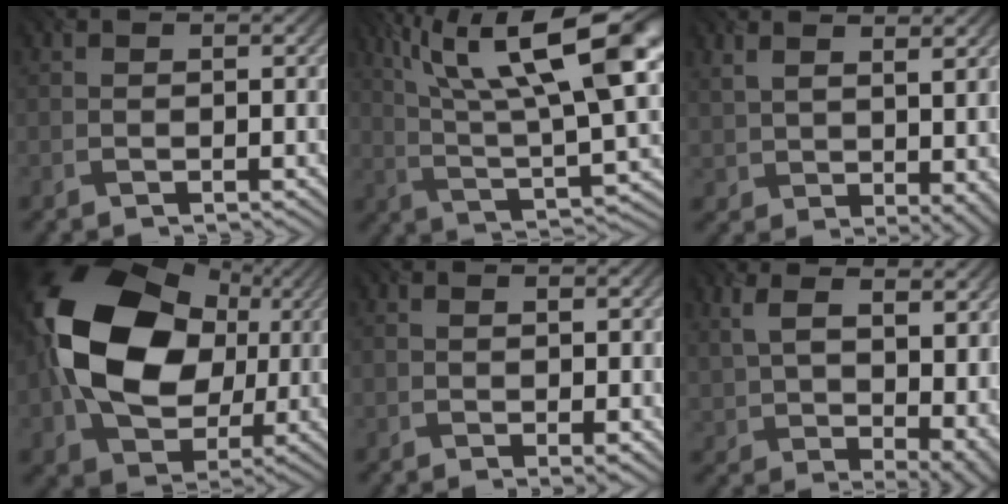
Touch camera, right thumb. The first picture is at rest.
{"total": 18.6, "force": [8.0, 5.5, 15.9], "torque": [-0.275, 0.019, 0.142]}
{"total": 7.0, "force": [2.8, 2.9, 5.8], "torque": [-0.104, -0.004, 0.071]}
{"total": 19.1, "force": [2.4, 14.2, 12.6], "torque": [-0.270, -0.003, 0.051]}
{"total": 2.1, "force": [0.3, 0.2, 2.0], "torque": [-0.033, 0.002, 0.007]}
{"total": 12.3, "force": [4.5, 5.9, 9.7], "torque": [-0.175, -0.004, 0.096]}